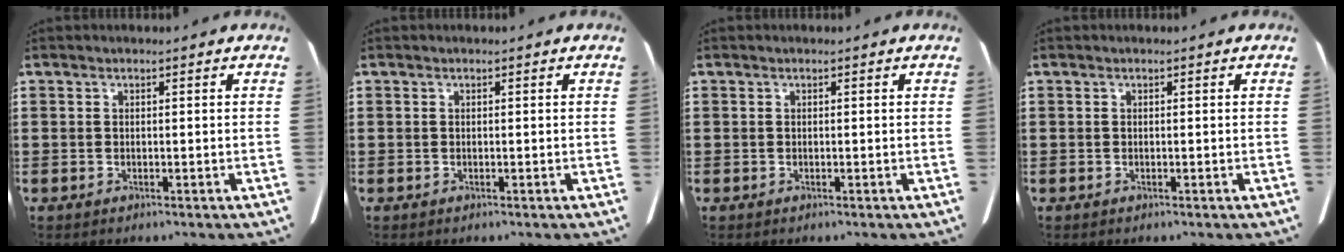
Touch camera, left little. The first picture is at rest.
{"total": 0.0}
{"total": 0.0}
{"total": 0.0}